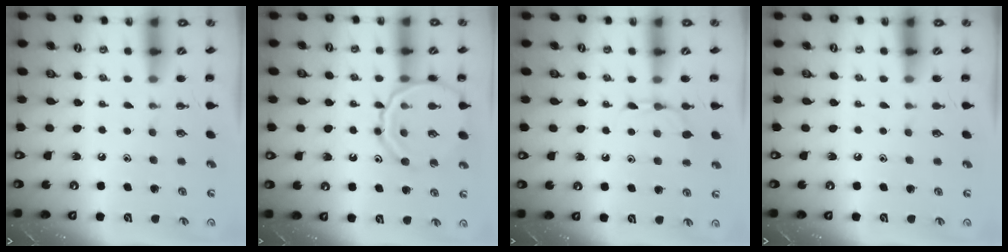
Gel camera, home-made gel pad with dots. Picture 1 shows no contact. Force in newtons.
{"total": 15.3, "press": 15.2, "slide": 2.1}
{"total": 5.2, "press": 5.0, "slide": 1.5}
{"total": 0.0}